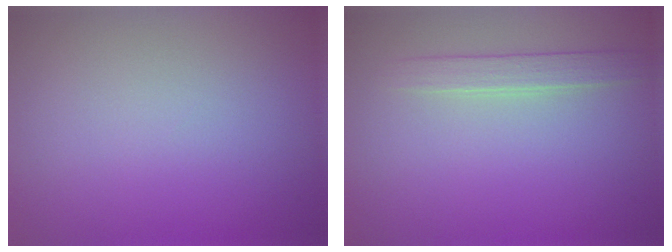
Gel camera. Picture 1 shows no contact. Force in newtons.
{"total": 1.8, "press": 1.8, "slide": 0.1}